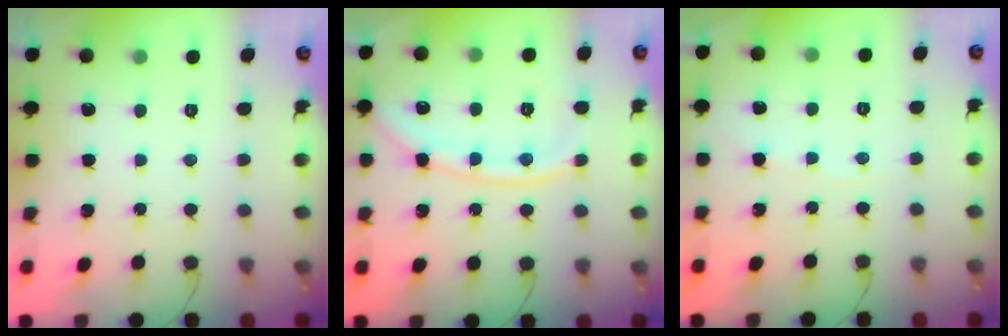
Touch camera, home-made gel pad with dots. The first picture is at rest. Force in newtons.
{"total": 11.8, "press": 11.7, "slide": 1.5}
{"total": 1.8, "press": 1.8, "slide": 0.3}